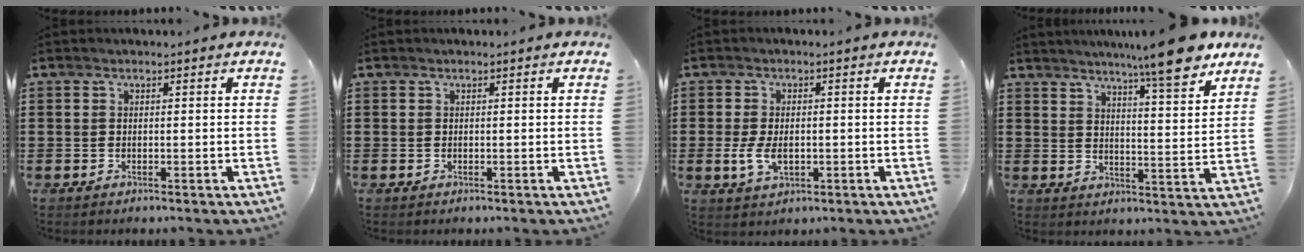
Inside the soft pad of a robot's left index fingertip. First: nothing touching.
{"total": 0.0}
{"total": 4.3, "force": [-0.6, 2.5, 3.5], "torque": [-0.079, -0.001, -0.013]}
{"total": 10.0, "force": [8.0, 0.2, 6.0], "torque": [-0.097, -0.038, 0.132]}